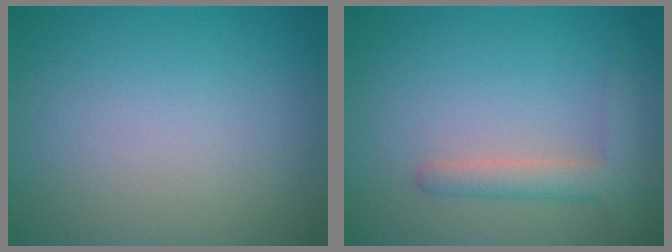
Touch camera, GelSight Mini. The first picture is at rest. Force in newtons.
{"total": 2.9, "press": 2.9, "slide": 0.2}